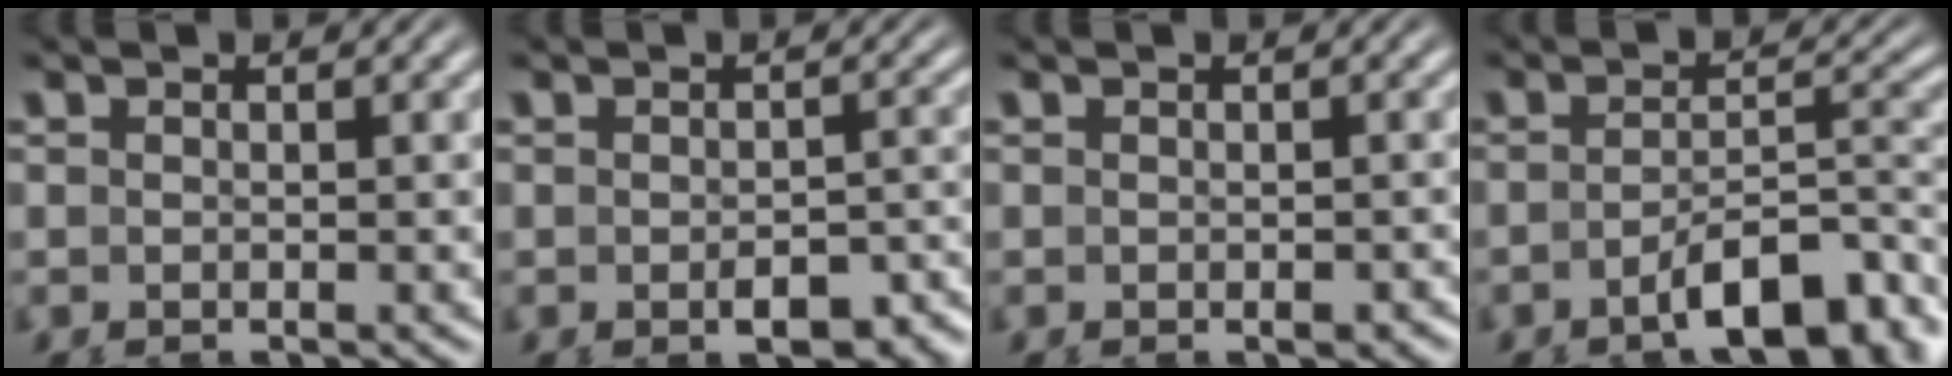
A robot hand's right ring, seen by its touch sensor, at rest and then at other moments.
{"total": 3.5, "force": [-2.5, 1.4, 2.0], "torque": [-0.018, -0.006, -0.036]}
{"total": 0.8, "force": [-0.5, 0.4, 0.4], "torque": [-0.001, -0.002, -0.005]}
{"total": 6.1, "force": [-3.7, 1.9, 4.5], "torque": [-0.041, -0.021, -0.042]}